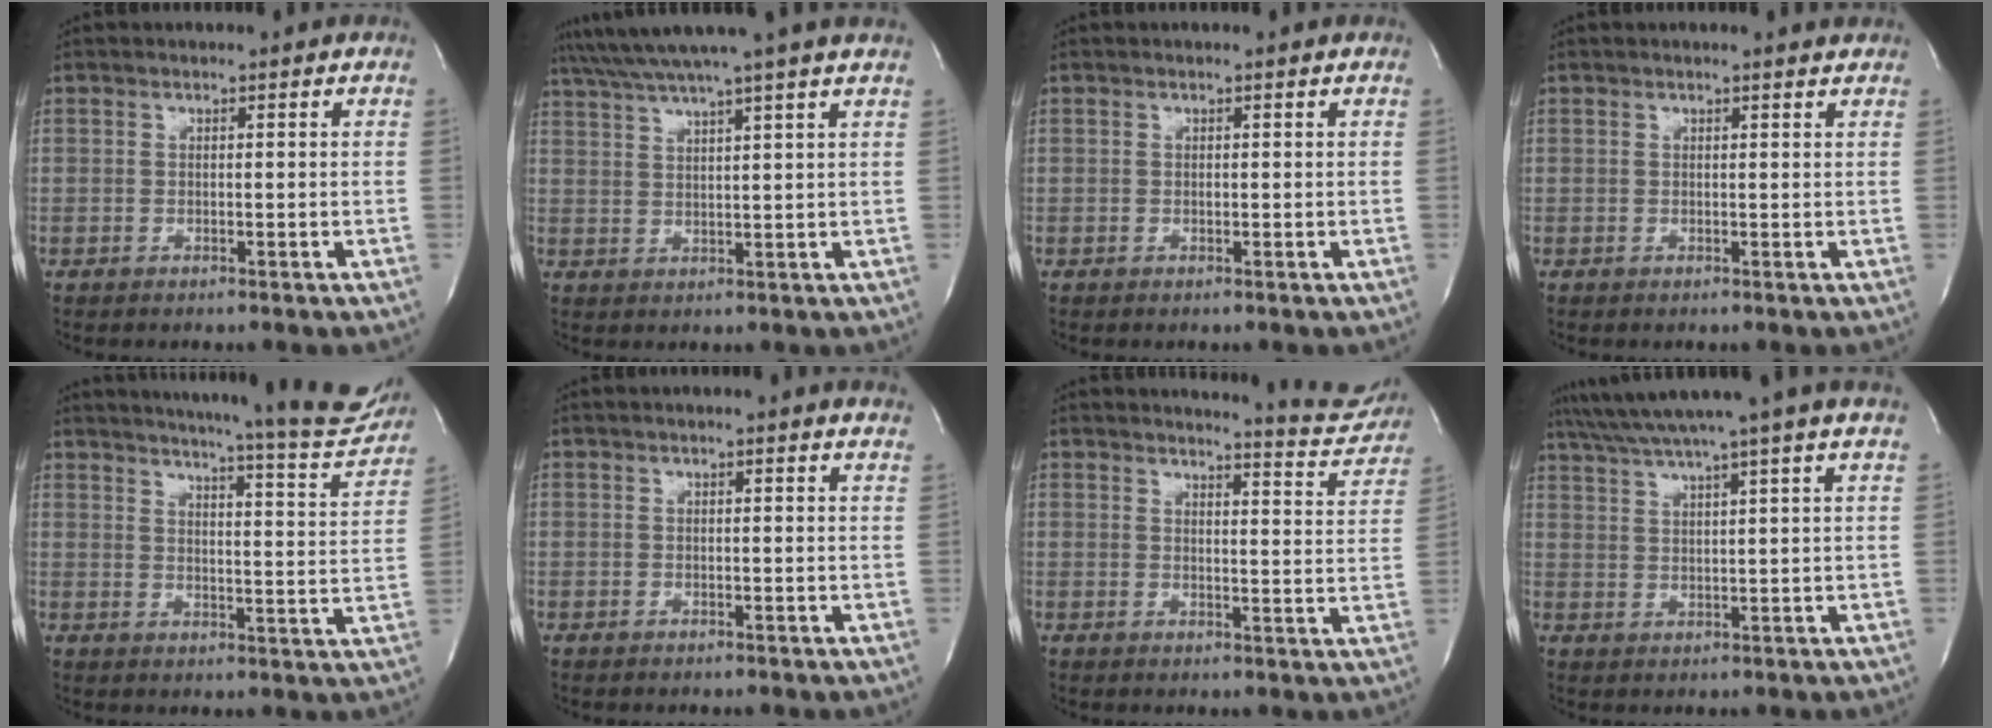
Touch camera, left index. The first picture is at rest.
{"total": 11.1, "force": [9.5, -2.2, 5.4], "torque": [-0.098, 0.007, 0.134]}
{"total": 0.0}
{"total": 1.7, "force": [1.7, 0.0, 0.4], "torque": [-0.014, -0.001, 0.013]}
{"total": 22.1, "force": [20.3, 1.3, 8.6], "torque": [-0.127, -0.073, 0.240]}
{"total": 2.4, "force": [2.1, -0.2, 1.1], "torque": [-0.017, -0.002, 0.011]}
{"total": 9.7, "force": [9.7, 0.4, 1.1], "torque": [-0.008, -0.055, 0.097]}
{"total": 12.0, "force": [10.1, -2.4, 6.0], "torque": [-0.108, 0.003, 0.142]}